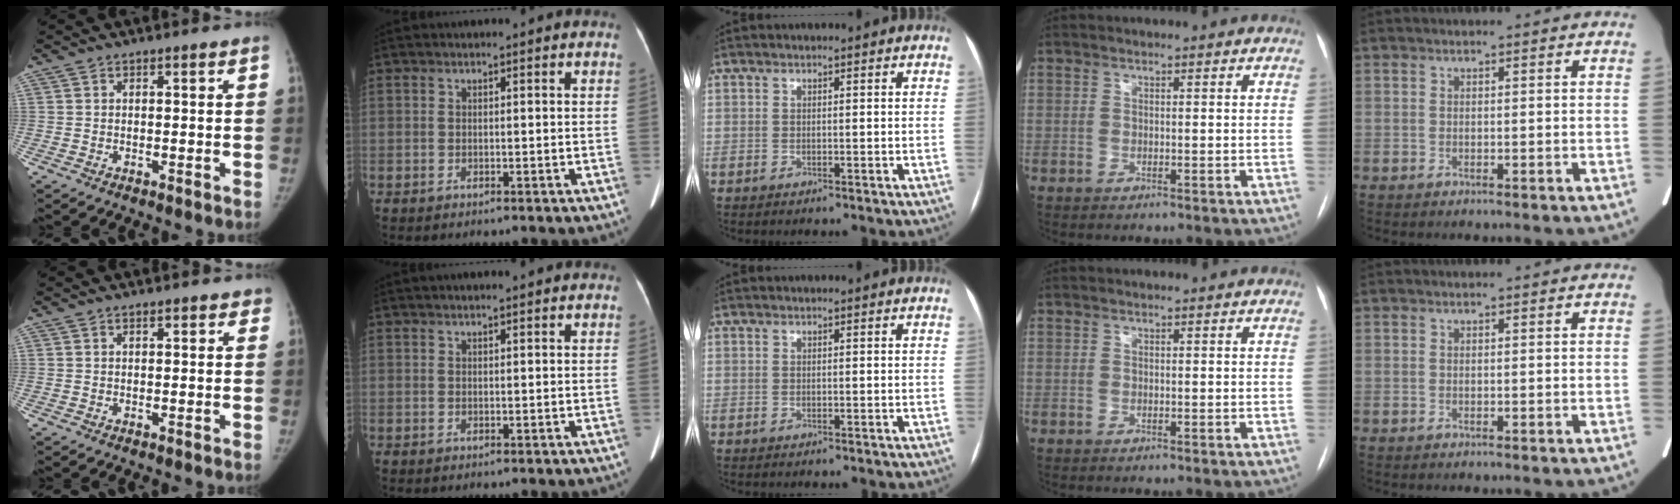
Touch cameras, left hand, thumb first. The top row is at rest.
{"thumb": {"total": 1.4, "force": [1.0, 0.7, 0.8], "torque": [0.006, -0.002, 0.005]}, "index": {"total": 2.1, "force": [1.8, 0.3, 1.1], "torque": [-0.013, 0.023, 0.027]}}